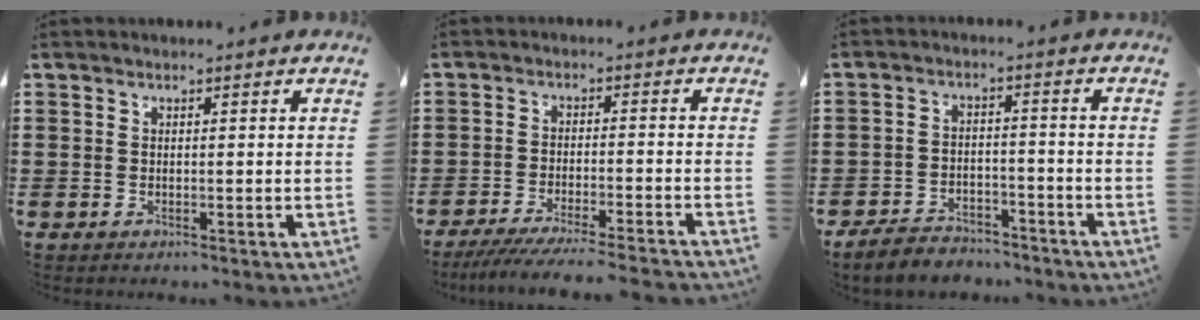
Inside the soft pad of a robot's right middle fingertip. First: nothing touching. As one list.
[{"total": 4.9, "force": [-4.5, -0.2, 1.8], "torque": [-0.035, -0.016, -0.089]}, {"total": 4.4, "force": [-4.2, 1.0, 0.7], "torque": [-0.021, 0.007, -0.088]}]